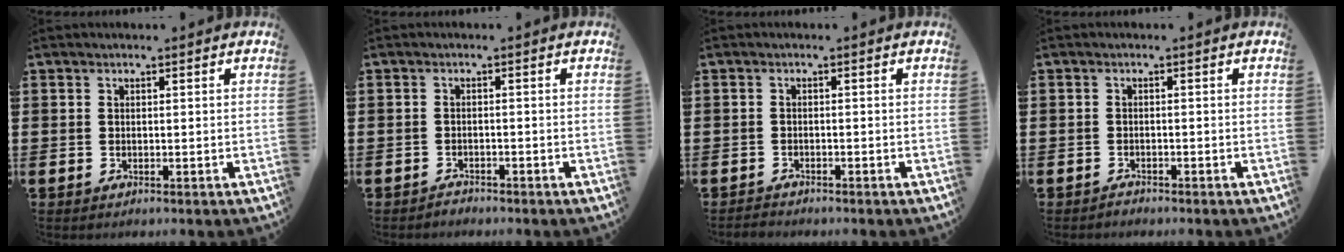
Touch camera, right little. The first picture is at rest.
{"total": 1.1, "force": [-1.1, 0.1, -0.1], "torque": [-0.001, 0.002, -0.023]}
{"total": 0.9, "force": [-0.9, 0.1, -0.1], "torque": [-0.001, 0.000, -0.018]}
{"total": 0.8, "force": [-0.8, 0.1, 0.0], "torque": [-0.001, -0.002, -0.016]}